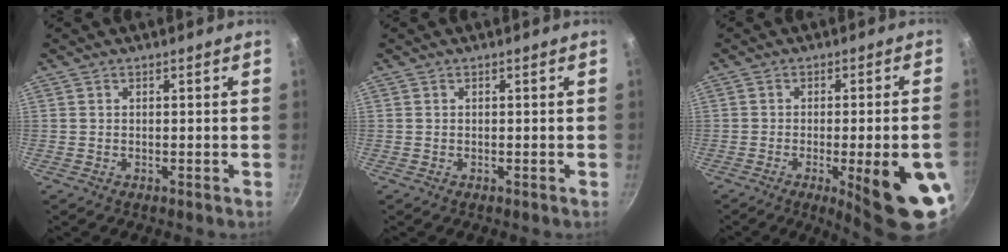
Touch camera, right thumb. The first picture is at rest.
{"total": 0.0}
{"total": 16.2, "force": [-5.5, 3.6, 14.8], "torque": [-0.167, 0.015, -0.066]}